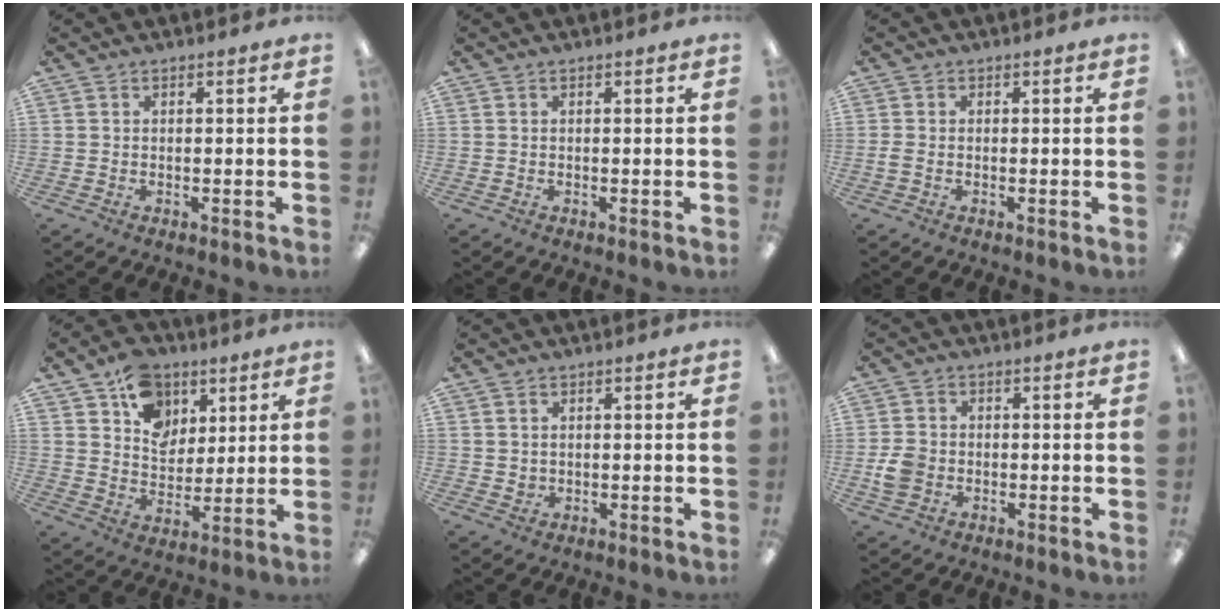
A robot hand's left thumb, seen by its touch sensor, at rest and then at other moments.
{"total": 0.0}
{"total": 1.4, "force": [-0.4, 0.8, 1.1], "torque": [-0.019, 0.001, -0.005]}
{"total": 12.5, "force": [7.6, 9.1, 4.0], "torque": [-0.060, -0.038, 0.144]}
{"total": 1.6, "force": [0.6, 1.4, 0.4], "torque": [-0.009, 0.002, 0.010]}
{"total": 5.2, "force": [-1.3, 4.3, 2.5], "torque": [-0.039, 0.007, -0.023]}